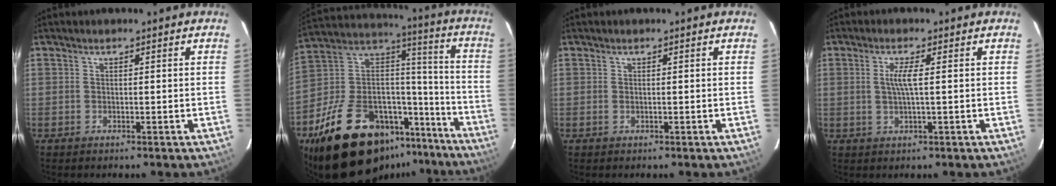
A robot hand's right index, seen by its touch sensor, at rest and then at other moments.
{"total": 27.0, "force": [-18.5, 13.1, 14.7], "torque": [-0.274, 0.044, -0.279]}
{"total": 0.0}
{"total": 3.1, "force": [0.3, -0.2, 3.0], "torque": [-0.062, -0.001, 0.005]}